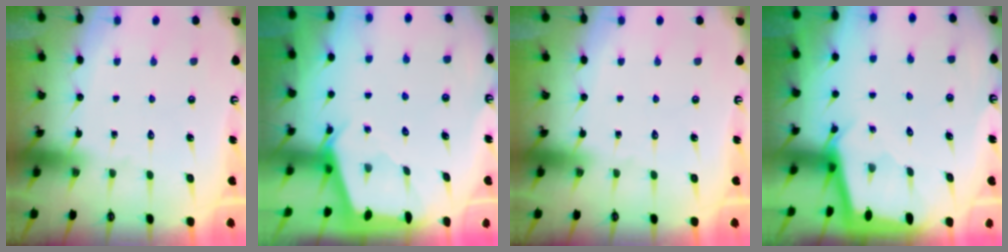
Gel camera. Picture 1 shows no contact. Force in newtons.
{"total": 2.4, "press": 2.4, "slide": 0.2}
{"total": 0.0}
{"total": 2.1, "press": 2.1, "slide": 0.1}